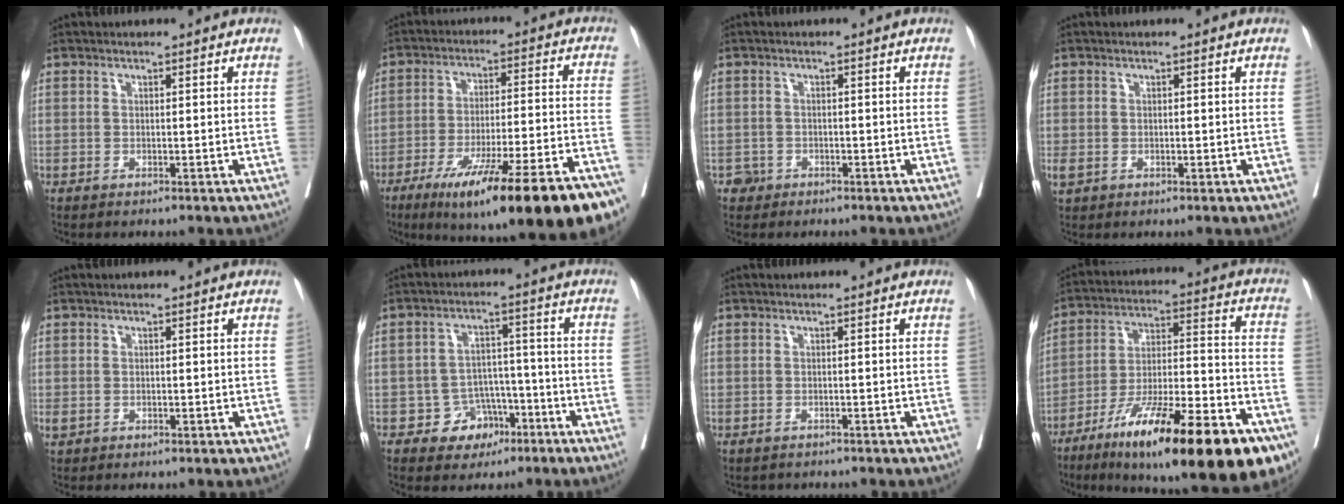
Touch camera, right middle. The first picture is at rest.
{"total": 25.8, "force": [-17.7, 2.4, 18.6], "torque": [-0.204, -0.012, -0.266]}
{"total": 1.5, "force": [-1.0, 1.1, -0.2], "torque": [0.003, 0.007, -0.019]}
{"total": 1.6, "force": [-0.2, 1.1, 1.1], "torque": [-0.034, 0.003, 0.001]}
{"total": 1.0, "force": [0.0, 0.7, 0.7], "torque": [-0.019, 0.003, 0.003]}
{"total": 6.1, "force": [-3.2, 4.9, 1.6], "torque": [-0.012, 0.017, -0.042]}
{"total": 0.9, "force": [-0.7, 0.5, 0.1], "torque": [-0.010, 0.000, -0.009]}
{"total": 28.8, "force": [-17.7, 4.6, 22.3], "torque": [-0.274, -0.011, -0.286]}